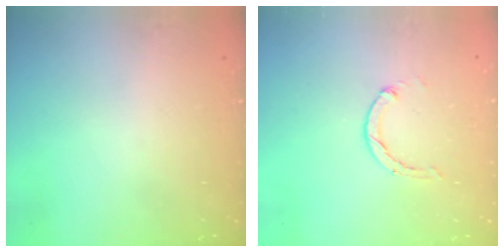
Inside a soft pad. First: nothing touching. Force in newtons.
{"total": 0.8, "press": 0.8, "slide": 0.2}